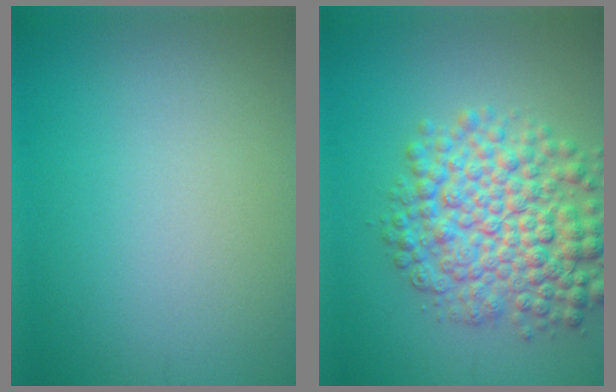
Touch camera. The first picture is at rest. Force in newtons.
{"total": 8.1, "press": 8.1, "slide": 0.2}